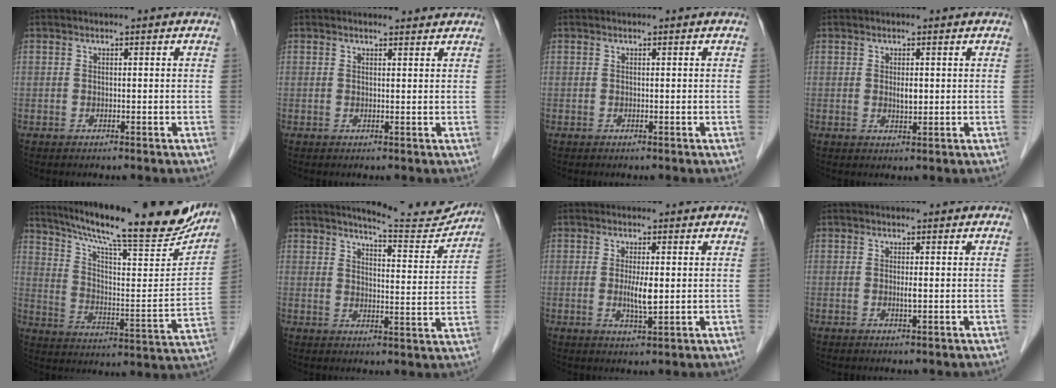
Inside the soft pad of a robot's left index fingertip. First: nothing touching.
{"total": 1.9, "force": [1.9, 0.3, 0.0], "torque": [-0.010, -0.002, 0.020]}
{"total": 0.0}
{"total": 1.6, "force": [0.4, 0.6, 1.4], "torque": [-0.027, -0.003, 0.008]}
{"total": 26.7, "force": [22.9, 3.2, 13.3], "torque": [-0.220, -0.038, 0.318]}
{"total": 10.9, "force": [10.6, 0.8, 2.5], "torque": [-0.030, -0.023, 0.132]}
{"total": 3.6, "force": [0.2, 0.6, 3.5], "torque": [-0.068, -0.006, 0.004]}
{"total": 0.9, "force": [0.1, 0.0, 0.9], "torque": [-0.021, -0.002, 0.000]}